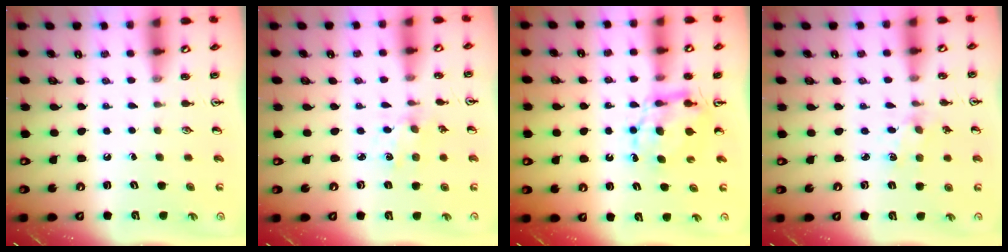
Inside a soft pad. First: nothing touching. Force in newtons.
{"total": 0.8, "press": 0.7, "slide": 0.2}
{"total": 6.8, "press": 6.8, "slide": 0.2}
{"total": 1.6, "press": 1.6, "slide": 0.1}